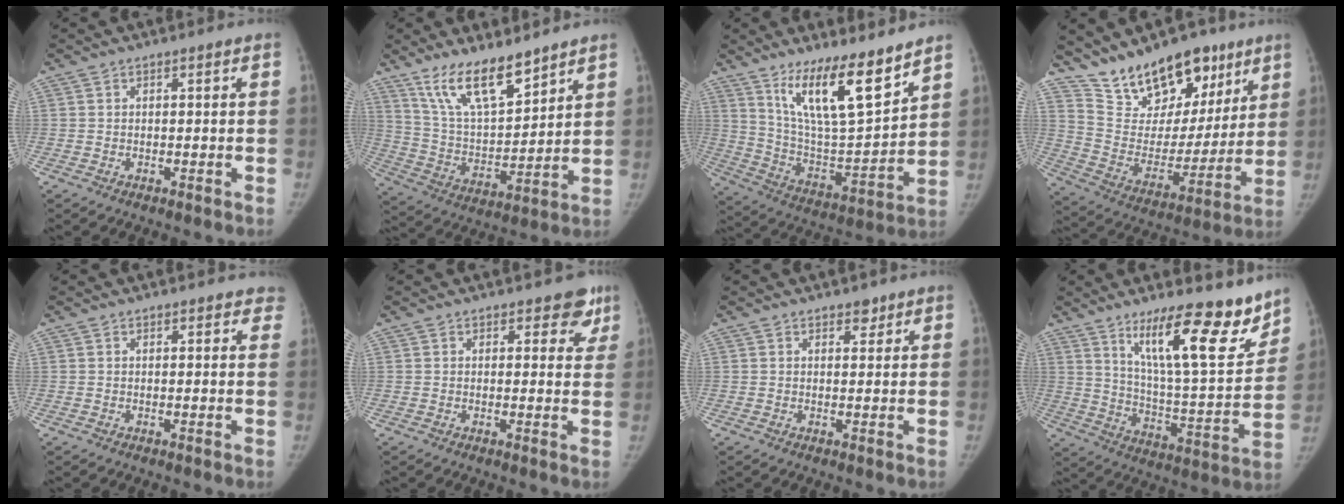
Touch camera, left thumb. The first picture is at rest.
{"total": 14.7, "force": [10.8, 4.9, 8.7], "torque": [-0.128, -0.065, 0.210]}
{"total": 17.3, "force": [11.9, 4.1, 11.8], "torque": [-0.173, -0.081, 0.222]}
{"total": 20.3, "force": [14.5, 10.7, 9.3], "torque": [-0.097, -0.075, 0.245]}
{"total": 3.6, "force": [3.2, 1.7, 0.6], "torque": [0.033, -0.010, 0.016]}
{"total": 4.7, "force": [3.4, 2.8, 1.6], "torque": [0.026, -0.017, 0.028]}
{"total": 1.8, "force": [1.3, 1.1, 0.6], "torque": [0.005, -0.008, 0.017]}
{"total": 20.7, "force": [13.8, 5.1, 14.6], "torque": [-0.184, -0.086, 0.225]}